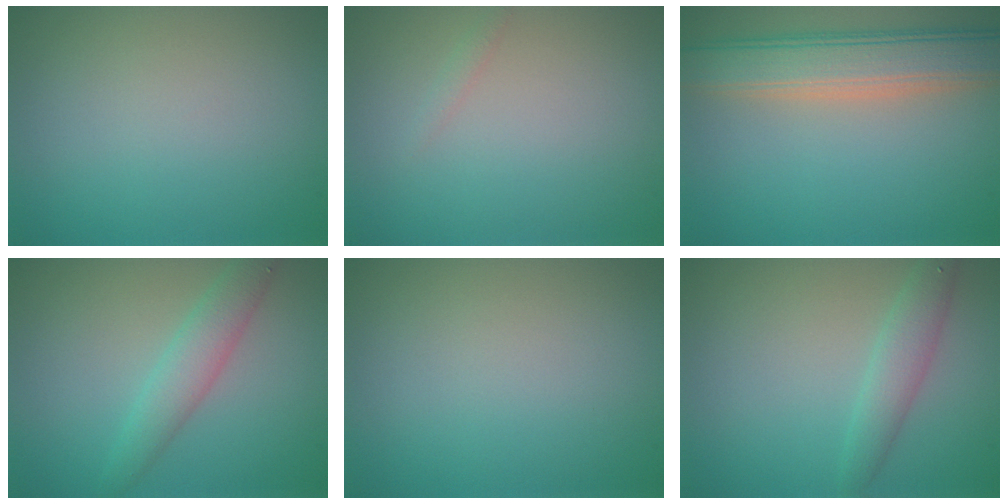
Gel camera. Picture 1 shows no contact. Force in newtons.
{"total": 0.6, "press": 0.6, "slide": 0.1}
{"total": 6.4, "press": 6.4, "slide": 0.8}
{"total": 3.1, "press": 3.1, "slide": 0.1}
{"total": 0.0}
{"total": 2.5, "press": 2.5, "slide": 0.2}